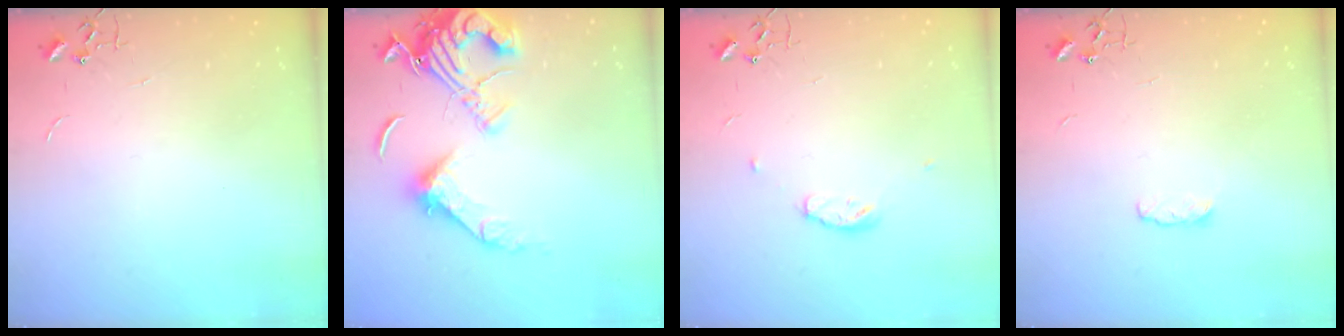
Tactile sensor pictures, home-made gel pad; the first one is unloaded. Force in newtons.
{"total": 19.8, "press": 19.7, "slide": 2.1}
{"total": 6.5, "press": 6.5, "slide": 0.8}
{"total": 4.3, "press": 4.3, "slide": 0.7}